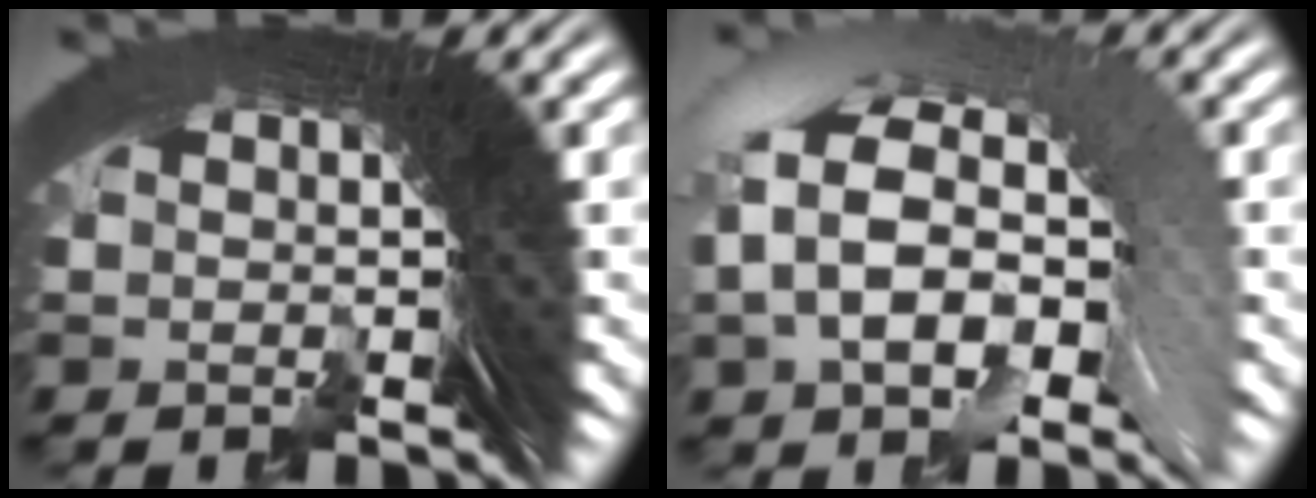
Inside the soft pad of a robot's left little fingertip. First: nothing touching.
{"total": 20.5, "force": [3.3, -6.6, -19.1], "torque": [0.261, 0.054, 0.030]}